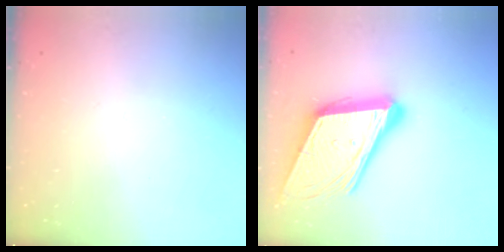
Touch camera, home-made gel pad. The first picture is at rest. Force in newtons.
{"total": 22.1, "press": 21.7, "slide": 4.6}